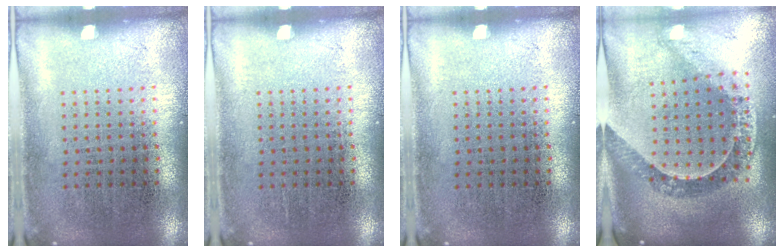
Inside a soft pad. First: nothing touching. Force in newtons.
{"total": 0.0}
{"total": 0.0}
{"total": 1.1, "press": 1.1, "slide": 0.3}